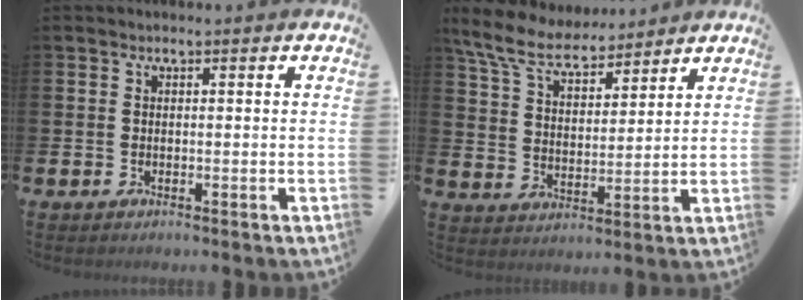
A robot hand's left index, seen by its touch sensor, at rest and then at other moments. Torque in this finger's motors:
{"motor_torque": [1.08, -1.06, 0.68, 0.19]}